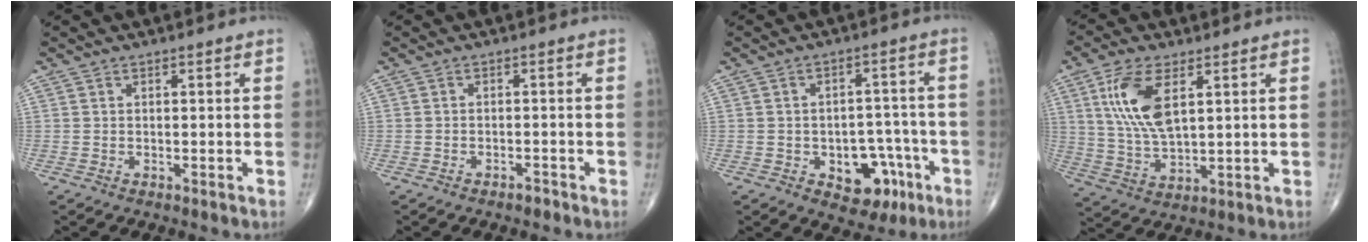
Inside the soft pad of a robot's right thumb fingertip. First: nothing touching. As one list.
[{"total": 1.3, "force": [-1.1, 0.6, 0.6], "torque": [-0.010, 0.004, -0.018]}, {"total": 10.0, "force": [-4.3, 6.6, 6.2], "torque": [-0.042, 0.039, -0.049]}, {"total": 11.5, "force": [4.0, 5.1, 9.5], "torque": [-0.196, -0.014, 0.085]}]